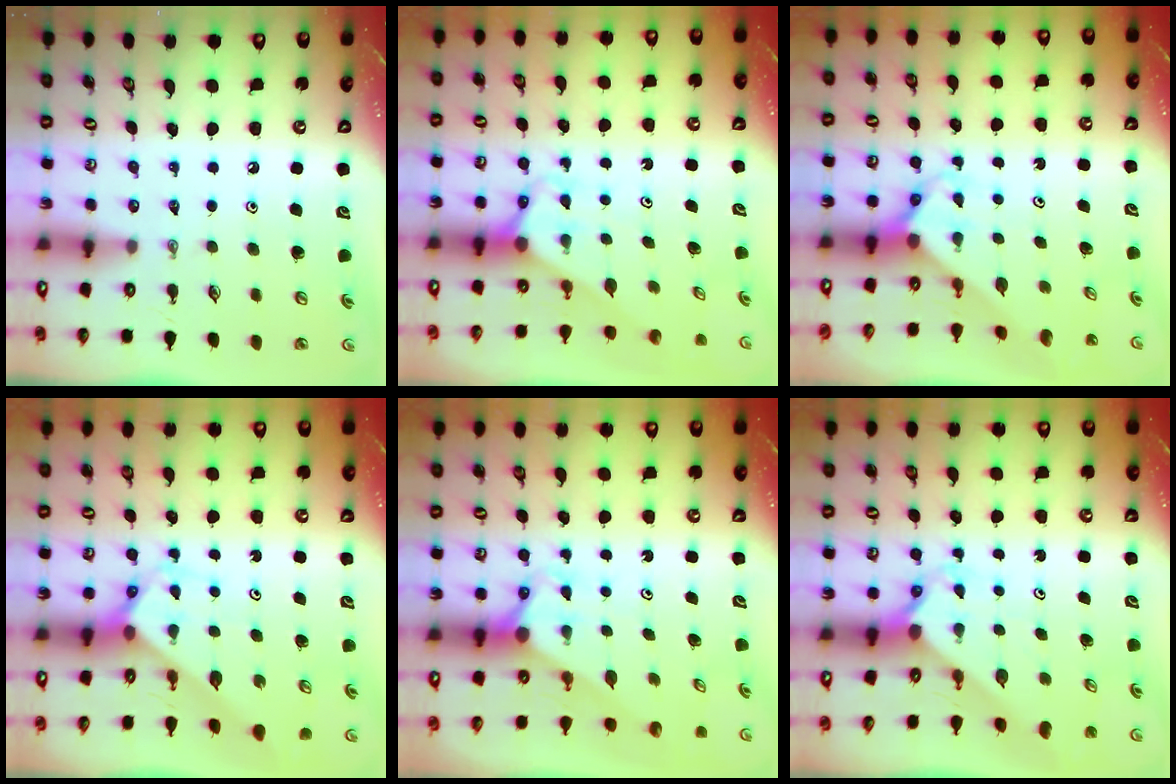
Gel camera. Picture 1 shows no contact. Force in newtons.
{"total": 2.8, "press": 2.8, "slide": 0.1}
{"total": 3.7, "press": 3.7, "slide": 0.1}
{"total": 2.7, "press": 2.7, "slide": 0.1}
{"total": 2.9, "press": 2.9, "slide": 0.0}
{"total": 2.0, "press": 2.0, "slide": 0.2}